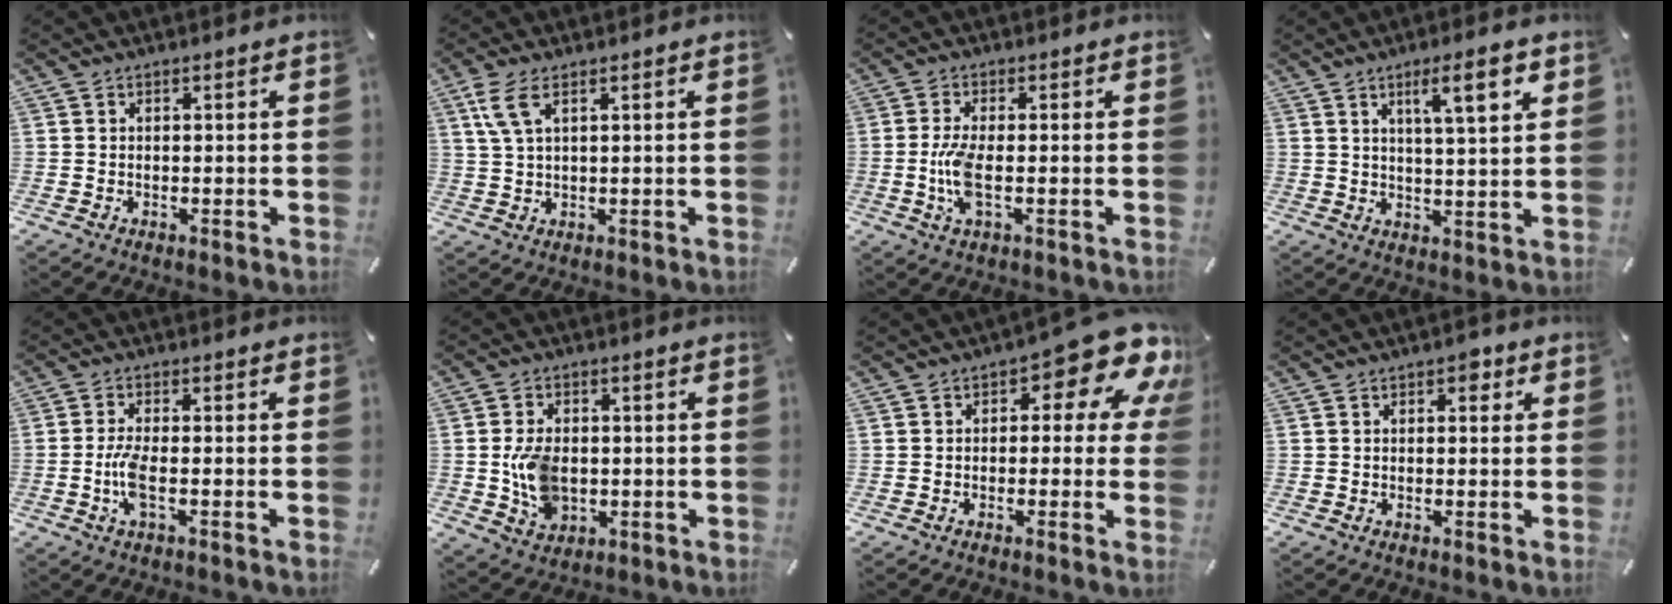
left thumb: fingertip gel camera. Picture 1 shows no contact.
{"total": 5.7, "force": [2.5, 2.0, 4.7], "torque": [-0.099, 0.003, 0.045]}
{"total": 7.0, "force": [-0.8, 2.2, 6.6], "torque": [-0.149, -0.015, -0.019]}
{"total": 9.1, "force": [4.5, 1.5, 7.8], "torque": [-0.120, -0.015, 0.066]}
{"total": 5.8, "force": [-1.3, 1.7, 5.4], "torque": [-0.121, -0.010, -0.028]}
{"total": 9.1, "force": [-0.7, 6.6, 6.2], "torque": [-0.126, -0.001, -0.012]}
{"total": 12.7, "force": [5.9, 5.3, 9.9], "torque": [-0.122, -0.047, 0.096]}
{"total": 2.3, "force": [0.8, 1.5, 1.5], "torque": [-0.011, -0.002, 0.008]}